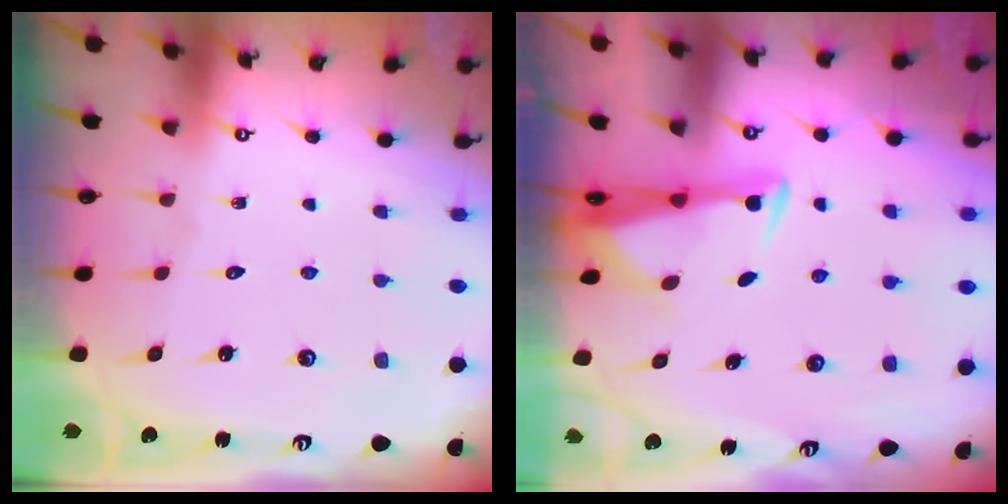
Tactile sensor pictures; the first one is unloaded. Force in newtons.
{"total": 2.9, "press": 2.8, "slide": 0.6}